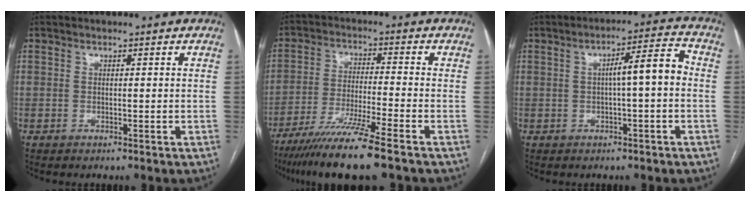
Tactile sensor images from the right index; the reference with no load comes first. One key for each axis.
{"total": 11.5, "fx": -8.4, "fy": -1.1, "fz": 7.8, "tx": -0.138, "ty": -0.036, "tz": -0.147}
{"total": 6.5, "fx": -0.1, "fy": 0.6, "fz": 6.4, "tx": -0.096, "ty": 0.021, "tz": -0.002}